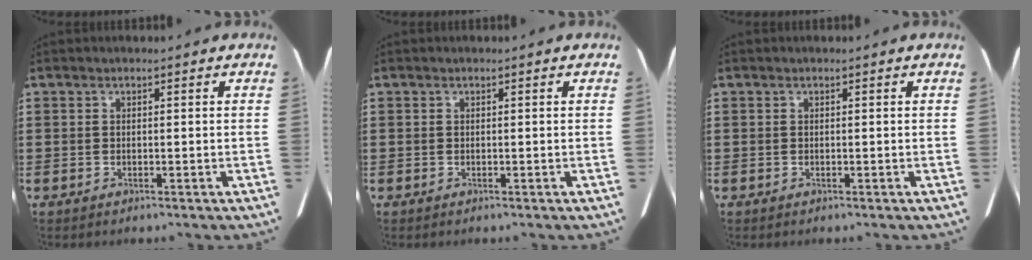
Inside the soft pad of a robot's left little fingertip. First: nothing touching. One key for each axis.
{"total": 0.0}
{"total": 0.0}